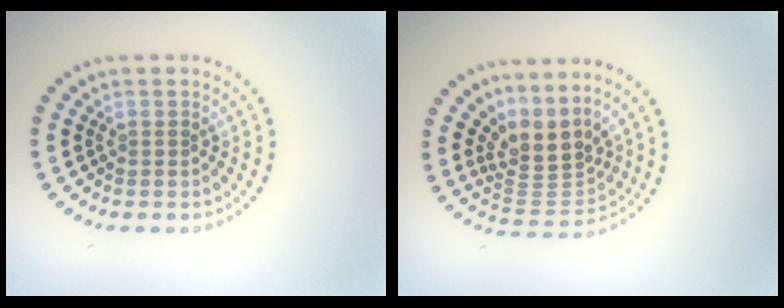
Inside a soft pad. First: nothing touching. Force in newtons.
{"total": 3.9, "press": 2.6, "slide": 2.9}